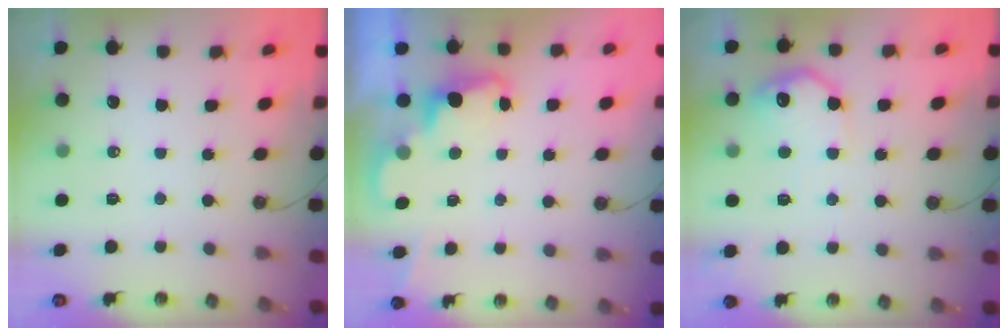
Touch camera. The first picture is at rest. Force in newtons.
{"total": 3.1, "press": 3.0, "slide": 0.3}
{"total": 12.2, "press": 12.2, "slide": 0.4}